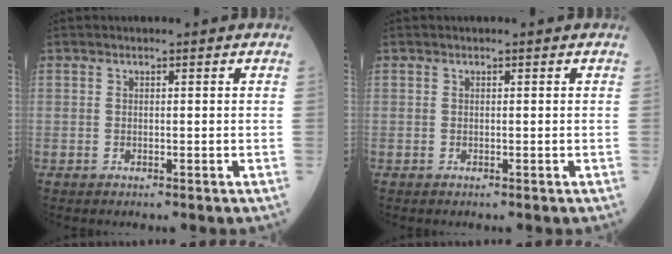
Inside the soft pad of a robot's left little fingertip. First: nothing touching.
{"total": 0.0}